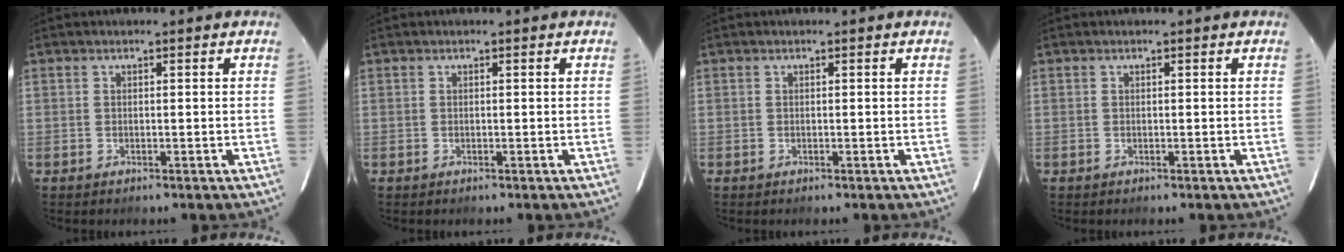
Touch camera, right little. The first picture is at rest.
{"total": 0.0}
{"total": 0.0}
{"total": 0.0}